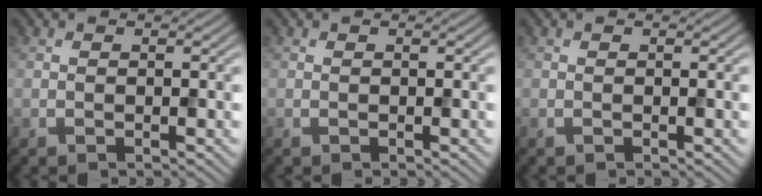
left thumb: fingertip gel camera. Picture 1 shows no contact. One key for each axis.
{"total": 0.0}
{"total": 0.0}